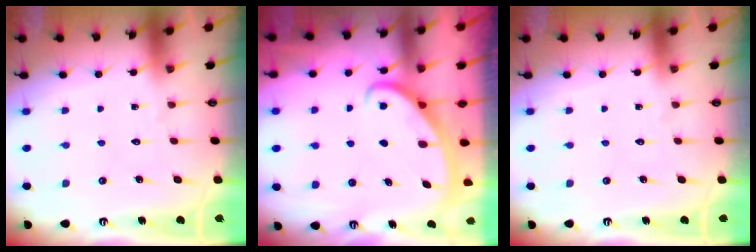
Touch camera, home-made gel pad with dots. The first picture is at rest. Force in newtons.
{"total": 3.0, "press": 3.0, "slide": 0.4}
{"total": 0.0}